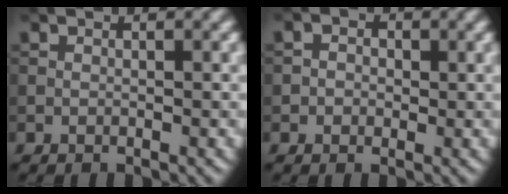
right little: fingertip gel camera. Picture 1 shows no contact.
{"total": 1.8, "force": [0.1, 1.7, 0.7], "torque": [0.000, 0.001, -0.012]}